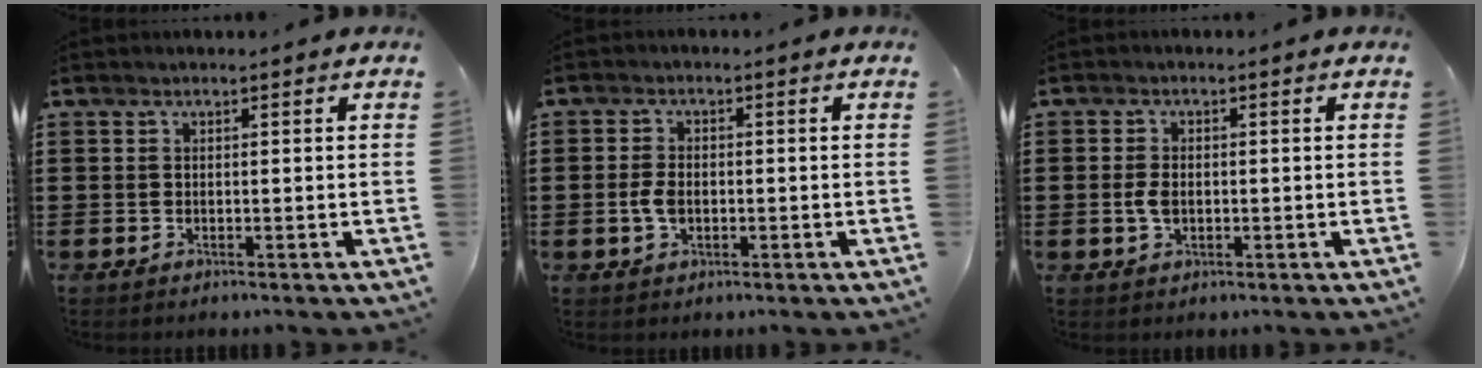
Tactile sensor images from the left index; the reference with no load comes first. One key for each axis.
{"total": 3.1, "fx": -0.5, "fy": 1.8, "fz": 2.4, "tx": -0.061, "ty": -0.002, "tz": -0.013}
{"total": 2.7, "fx": -0.2, "fy": 1.6, "fz": 2.2, "tx": -0.058, "ty": -0.002, "tz": -0.010}